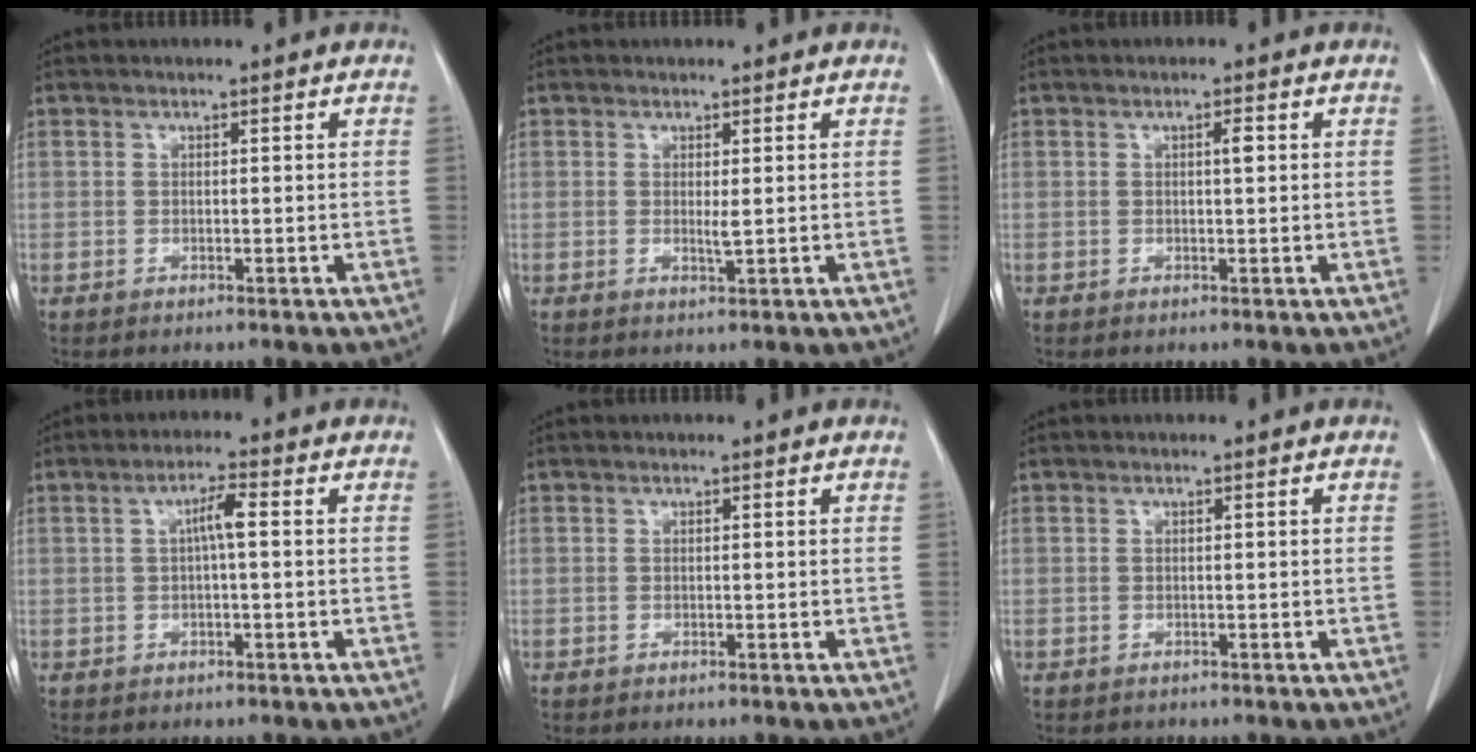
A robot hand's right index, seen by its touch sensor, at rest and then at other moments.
{"total": 1.1, "force": [0.2, 0.1, 1.1], "torque": [-0.025, -0.004, 0.006]}
{"total": 1.3, "force": [0.3, 0.1, 1.3], "torque": [-0.023, 0.002, 0.005]}
{"total": 3.2, "force": [0.4, 0.3, 3.1], "torque": [-0.057, 0.009, 0.006]}
{"total": 0.0}
{"total": 0.0}